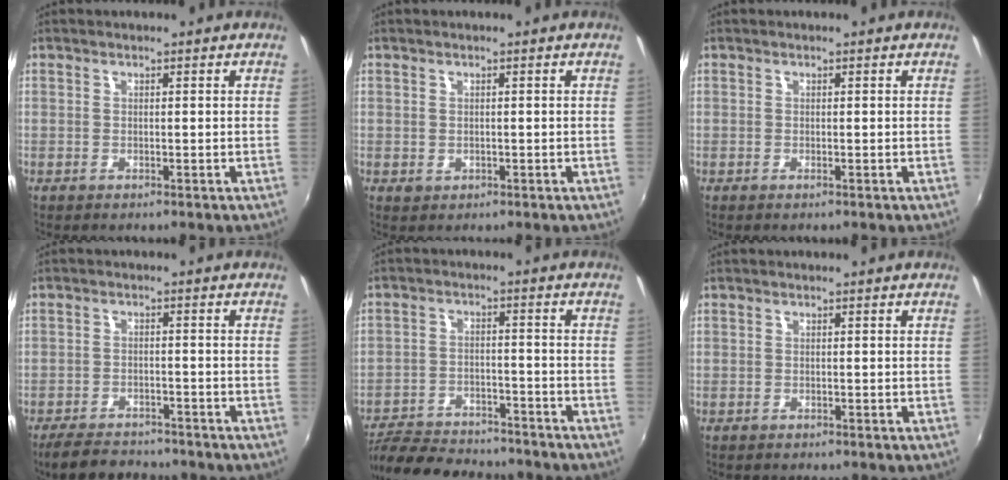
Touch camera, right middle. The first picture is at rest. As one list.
[{"total": 0.8, "force": [0.0, 0.7, 0.3], "torque": [-0.002, -0.001, 0.001]}, {"total": 0.0}, {"total": 8.6, "force": [-7.5, 2.9, 2.9], "torque": [-0.082, -0.008, -0.117]}, {"total": 16.3, "force": [-14.3, 4.9, 6.1], "torque": [-0.142, -0.006, -0.213]}, {"total": 0.6, "force": [-0.5, 0.3, -0.1], "torque": [-0.001, -0.001, -0.009]}]